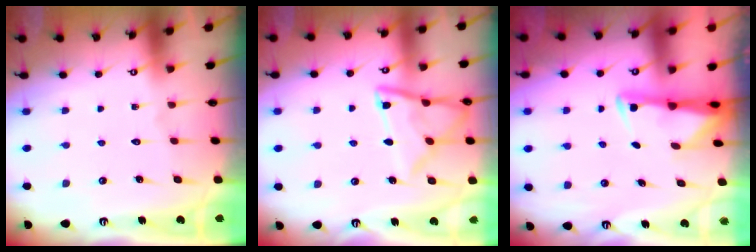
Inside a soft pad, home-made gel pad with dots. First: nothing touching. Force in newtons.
{"total": 12.6, "press": 12.5, "slide": 1.2}
{"total": 3.0, "press": 2.9, "slide": 0.5}